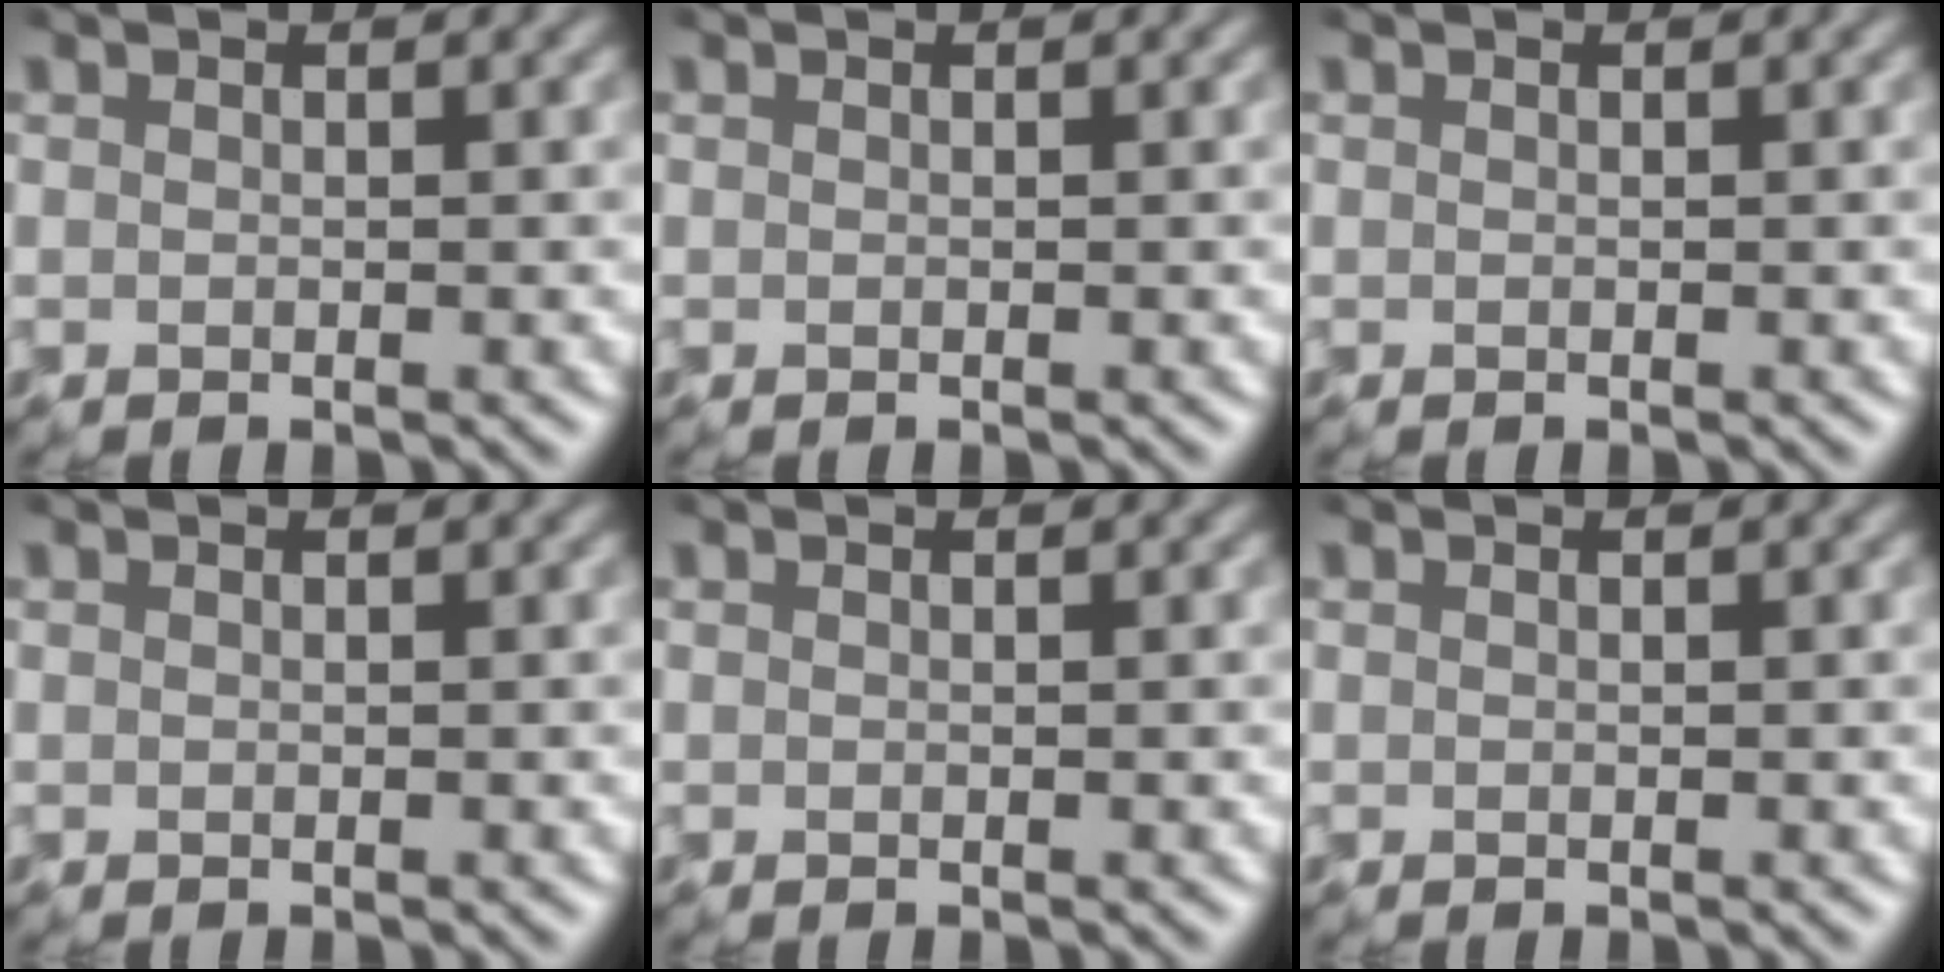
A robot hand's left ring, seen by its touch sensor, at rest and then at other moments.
{"total": 0.0}
{"total": 0.0}
{"total": 0.0}
{"total": 0.0}
{"total": 0.0}